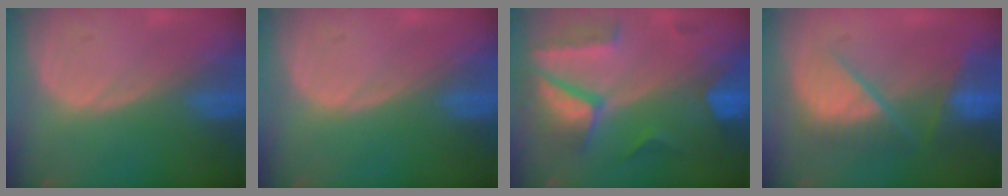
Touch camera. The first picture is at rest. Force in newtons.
{"total": 0.0}
{"total": 9.3, "press": 8.2, "slide": 4.3}
{"total": 9.7, "press": 8.3, "slide": 5.1}